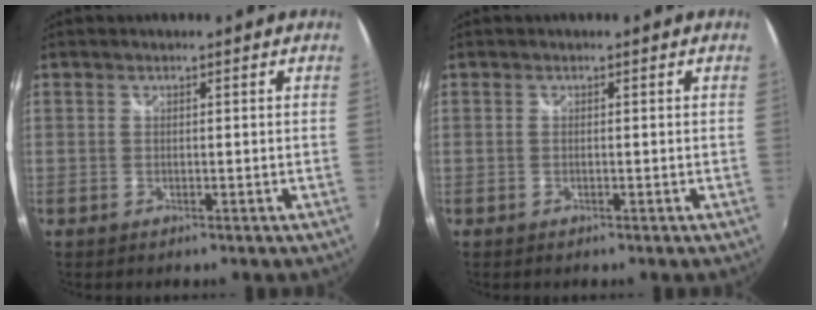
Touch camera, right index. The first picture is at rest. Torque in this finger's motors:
{"motor_torque": [0.00, 0.00, 0.00, 0.01]}